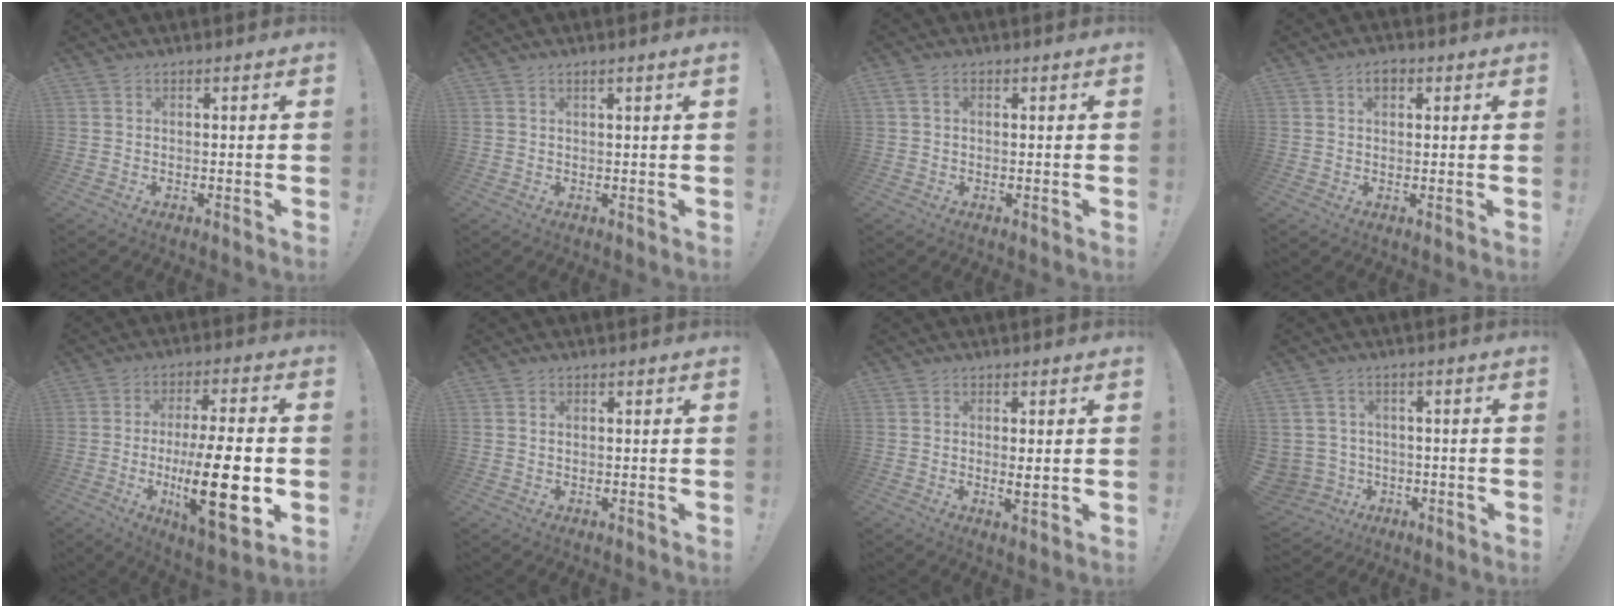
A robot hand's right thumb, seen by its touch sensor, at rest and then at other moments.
{"total": 1.5, "force": [0.7, -0.4, 1.2], "torque": [-0.022, -0.001, 0.011]}
{"total": 2.4, "force": [0.7, 1.5, 1.7], "torque": [-0.033, 0.005, 0.014]}
{"total": 3.0, "force": [1.2, 1.9, 1.9], "torque": [-0.024, 0.002, 0.018]}
{"total": 20.6, "force": [-3.8, 5.7, 19.5], "torque": [-0.307, -0.008, -0.056]}
{"total": 0.7, "force": [0.3, 0.5, 0.5], "torque": [-0.017, 0.005, 0.007]}
{"total": 2.4, "force": [0.4, 0.3, 2.4], "torque": [-0.027, -0.012, 0.005]}
{"total": 5.6, "force": [0.0, 5.5, 1.3], "torque": [-0.040, 0.001, 0.008]}